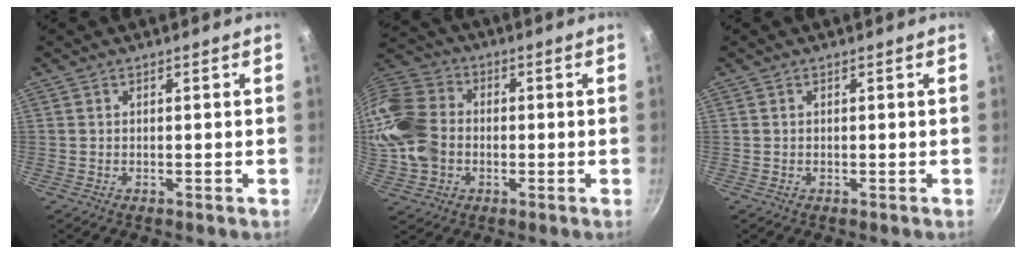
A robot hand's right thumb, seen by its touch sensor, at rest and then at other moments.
{"total": 17.4, "force": [-1.5, 14.0, 10.3], "torque": [-0.216, 0.030, -0.038]}
{"total": 0.0}